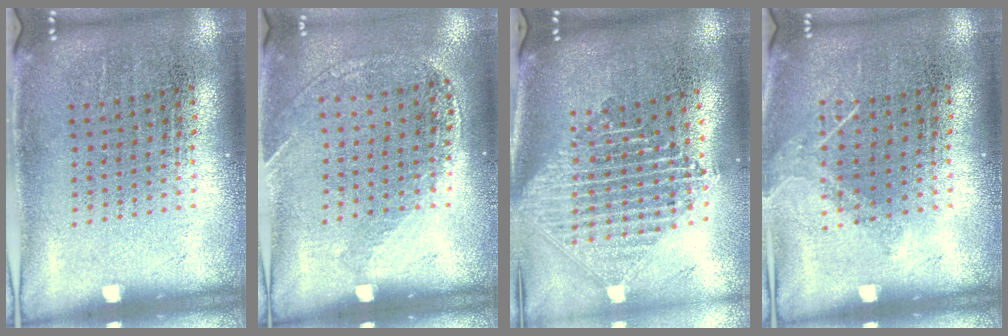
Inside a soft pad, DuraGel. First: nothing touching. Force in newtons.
{"total": 1.2, "press": 1.1, "slide": 0.5}
{"total": 2.3, "press": 1.8, "slide": 1.4}
{"total": 1.0, "press": 0.9, "slide": 0.3}